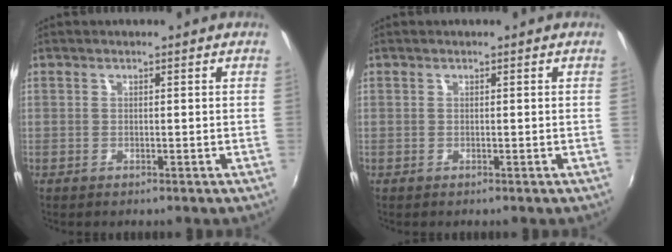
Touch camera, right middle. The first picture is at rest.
{"total": 0.0}